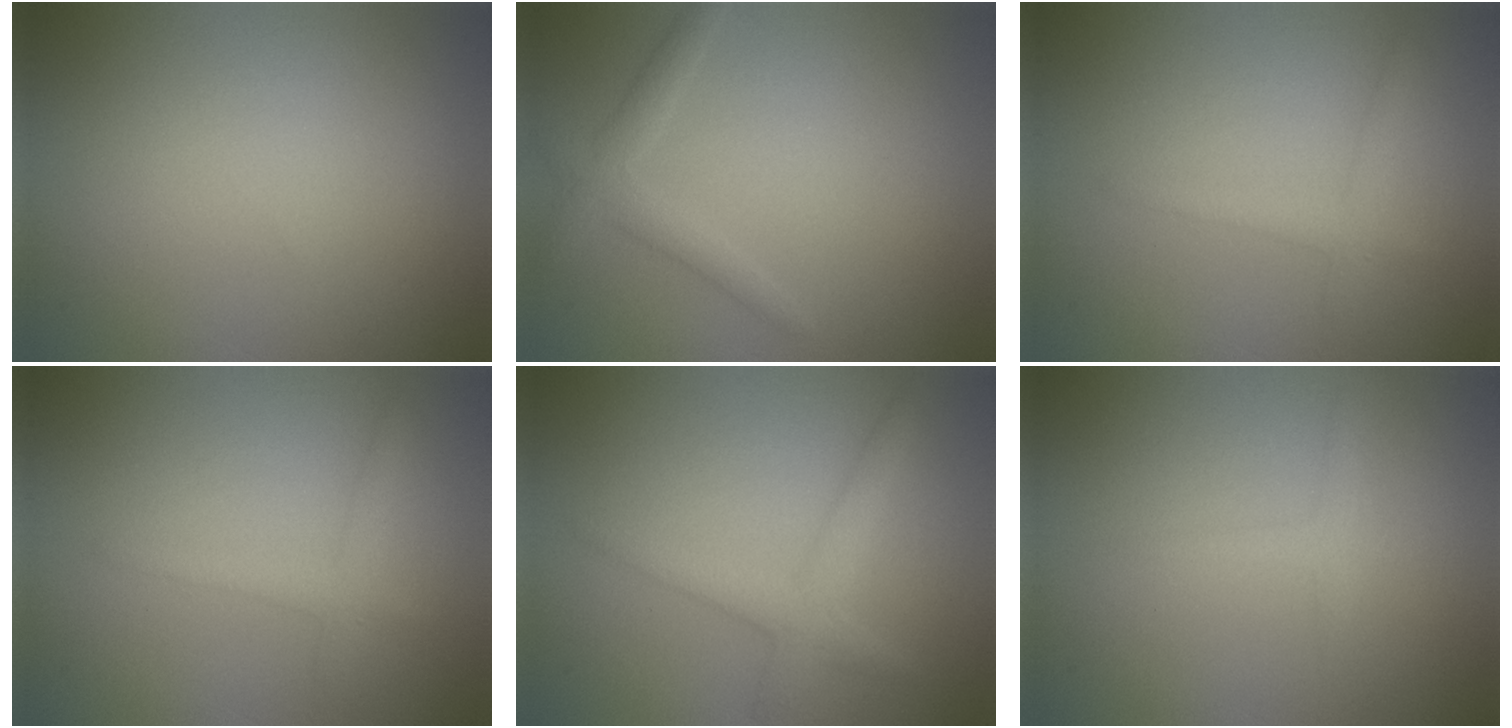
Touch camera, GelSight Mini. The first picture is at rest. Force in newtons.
{"total": 2.0, "press": 2.0, "slide": 0.2}
{"total": 1.8, "press": 1.8, "slide": 0.1}
{"total": 1.8, "press": 1.8, "slide": 0.1}
{"total": 2.5, "press": 2.5, "slide": 0.1}
{"total": 1.1, "press": 1.1, "slide": 0.0}